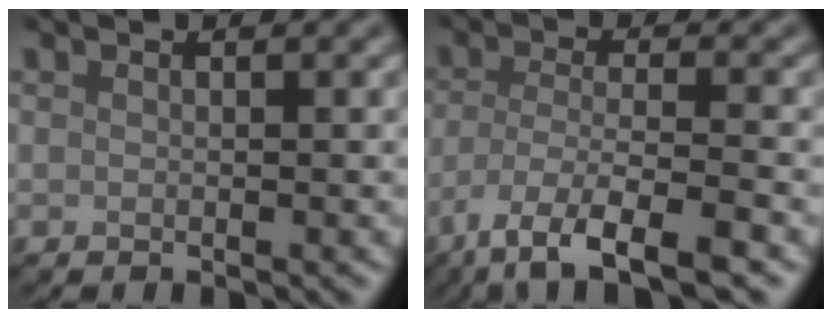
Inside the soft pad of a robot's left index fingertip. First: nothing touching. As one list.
[{"total": 7.6, "force": [-4.9, 1.7, 5.5], "torque": [-0.098, -0.010, -0.093]}]